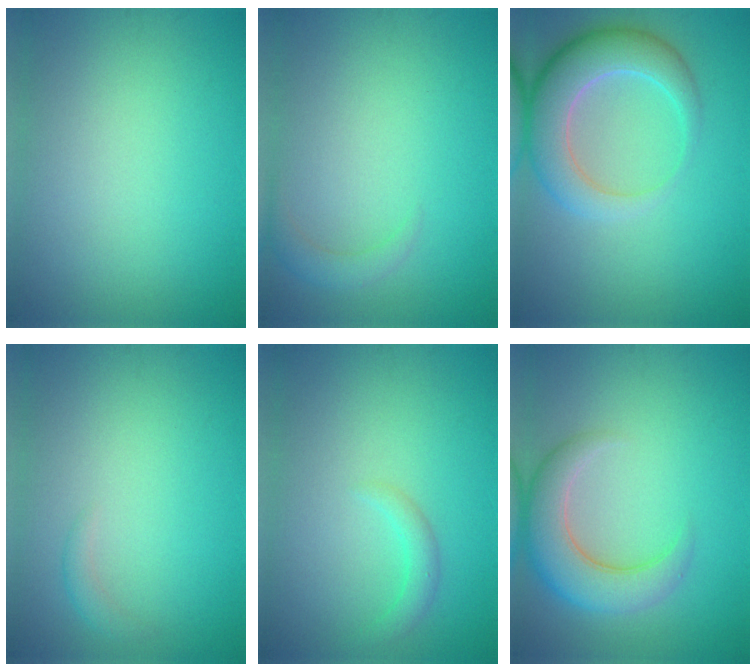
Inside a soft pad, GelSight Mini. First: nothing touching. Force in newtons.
{"total": 1.5, "press": 1.4, "slide": 0.2}
{"total": 6.5, "press": 6.5, "slide": 0.6}
{"total": 1.0, "press": 1.0, "slide": 0.0}
{"total": 1.5, "press": 1.5, "slide": 0.2}
{"total": 5.7, "press": 5.7, "slide": 0.4}